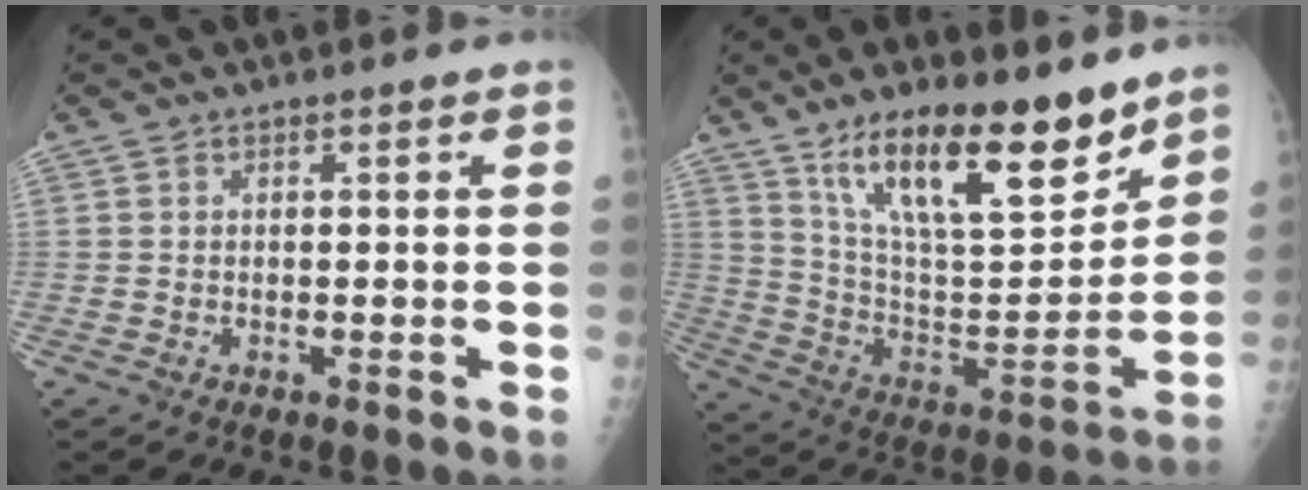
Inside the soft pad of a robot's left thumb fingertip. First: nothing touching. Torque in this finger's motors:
{"motor_torque": [1.44, 1.45, 1.57, -1.20, 0.15]}